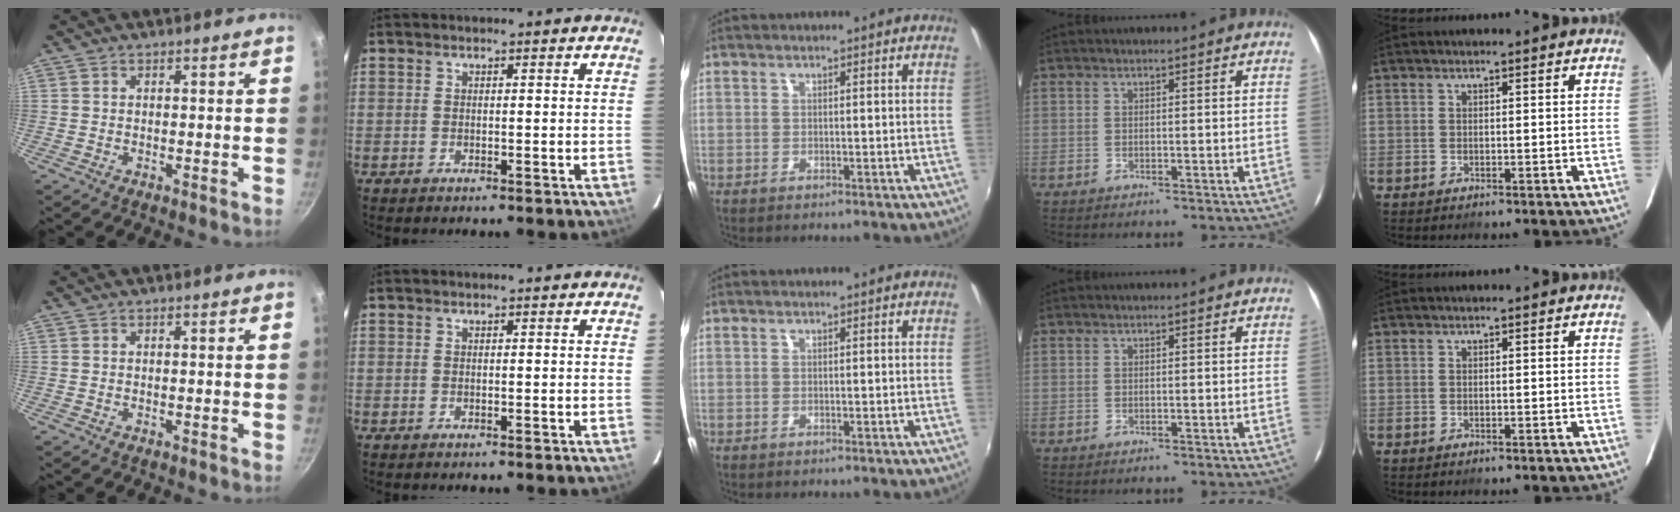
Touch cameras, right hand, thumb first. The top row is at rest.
{}